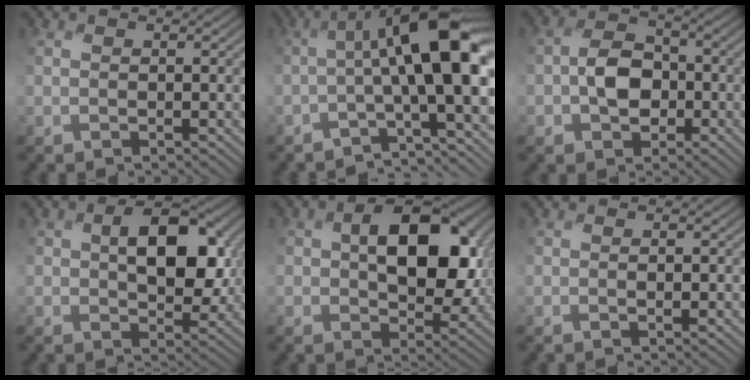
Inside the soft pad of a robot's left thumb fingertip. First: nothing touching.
{"total": 10.3, "force": [-0.7, 2.6, 9.9], "torque": [-0.148, 0.018, -0.029]}
{"total": 5.7, "force": [-1.8, 4.1, 3.5], "torque": [-0.062, 0.005, -0.046]}
{"total": 9.1, "force": [1.4, 5.5, 7.1], "torque": [-0.120, -0.008, 0.025]}
{"total": 11.9, "force": [1.7, 7.5, 9.0], "torque": [-0.142, -0.007, 0.031]}
{"total": 0.9, "force": [-0.2, 0.1, 0.9], "torque": [-0.014, -0.001, -0.002]}